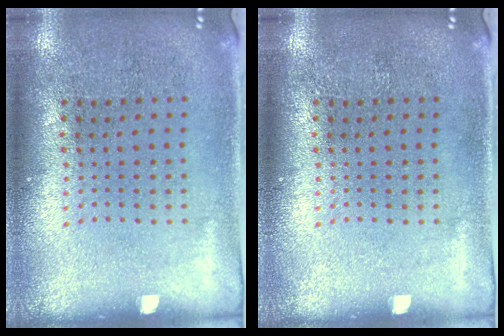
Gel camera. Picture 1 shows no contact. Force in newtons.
{"total": 0.0}